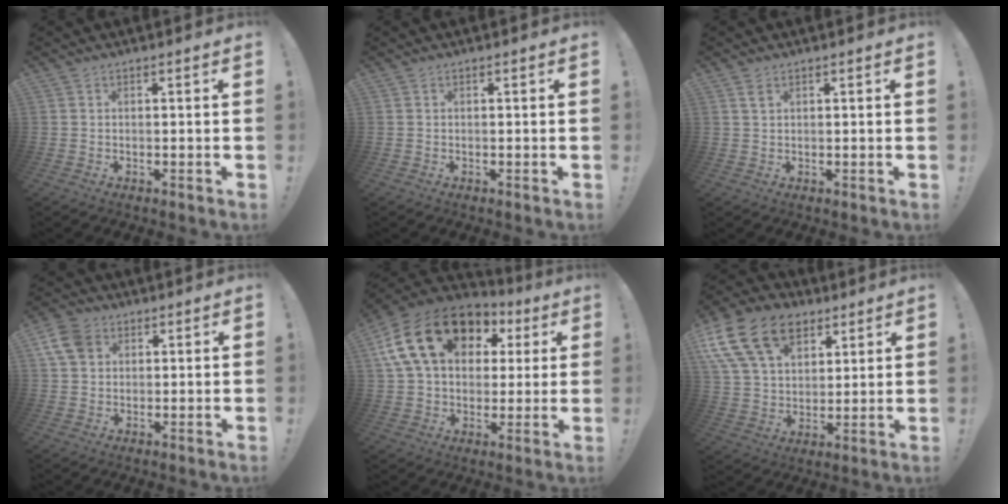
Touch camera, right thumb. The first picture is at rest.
{"total": 0.0}
{"total": 1.7, "force": [1.0, 0.7, 1.2], "torque": [-0.012, -0.006, 0.016]}
{"total": 8.5, "force": [3.3, 6.5, 4.4], "torque": [-0.083, -0.002, 0.067]}
{"total": 22.5, "force": [8.7, 15.2, 14.0], "torque": [-0.248, -0.019, 0.168]}
{"total": 20.5, "force": [9.8, 13.8, 11.6], "torque": [-0.217, -0.044, 0.178]}